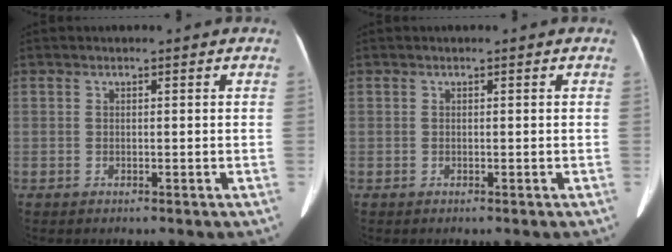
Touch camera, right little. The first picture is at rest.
{"total": 0.0}